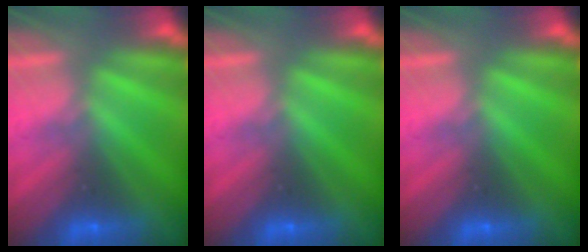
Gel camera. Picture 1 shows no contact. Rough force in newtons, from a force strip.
{"total": 0.0}
{"total": 0.0}